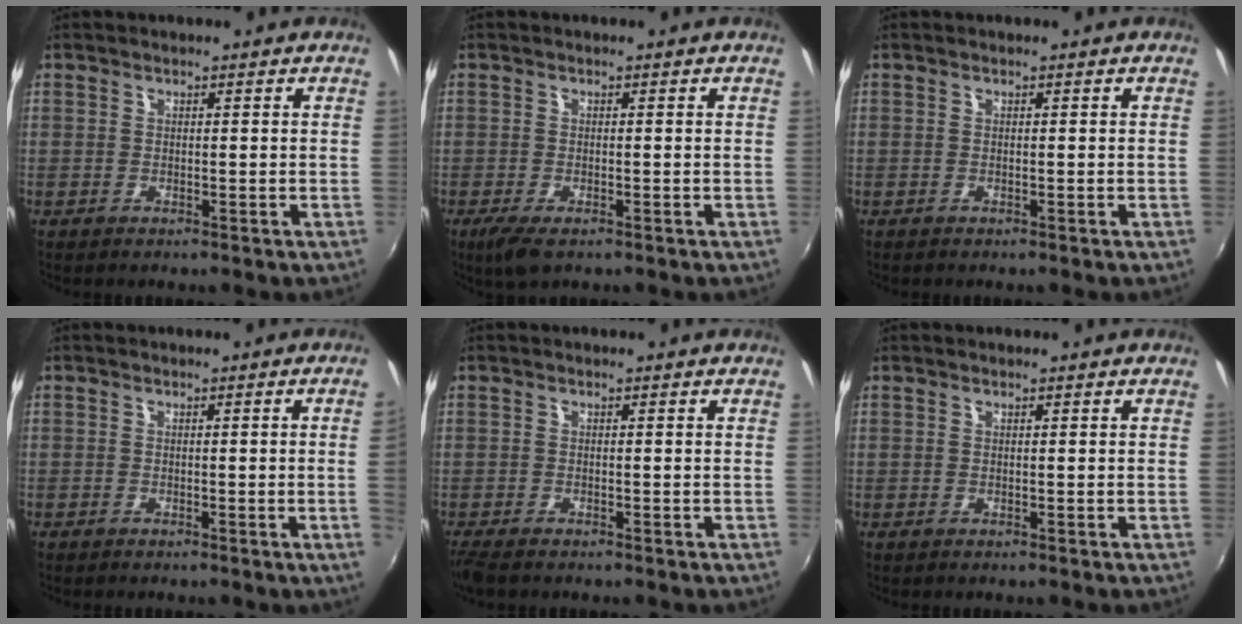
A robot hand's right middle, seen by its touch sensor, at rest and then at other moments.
{"total": 3.8, "force": [-2.2, 1.4, 2.7], "torque": [-0.059, -0.016, -0.040]}
{"total": 0.0}
{"total": 1.9, "force": [-0.2, -1.2, 1.5], "torque": [-0.020, -0.012, 0.001]}
{"total": 3.6, "force": [-2.9, 0.8, 1.9], "torque": [-0.045, -0.019, -0.056]}
{"total": 0.0}